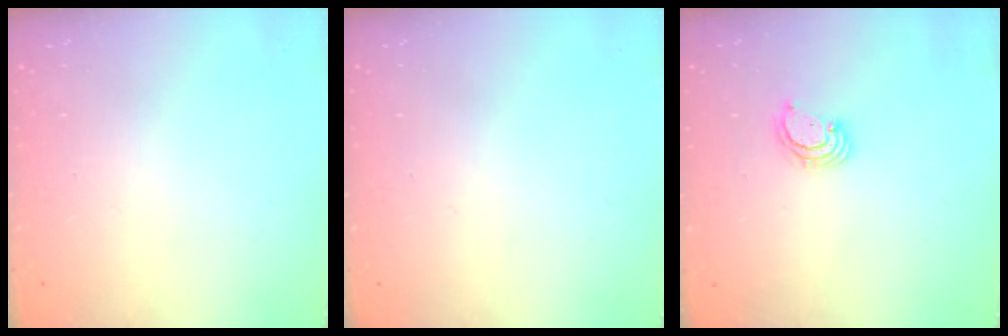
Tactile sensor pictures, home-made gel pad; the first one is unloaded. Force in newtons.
{"total": 0.0}
{"total": 3.1, "press": 3.1, "slide": 0.3}